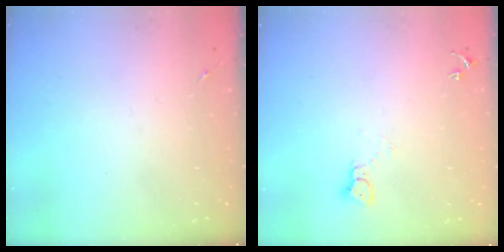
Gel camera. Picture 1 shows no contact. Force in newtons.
{"total": 3.3, "press": 3.3, "slide": 0.1}